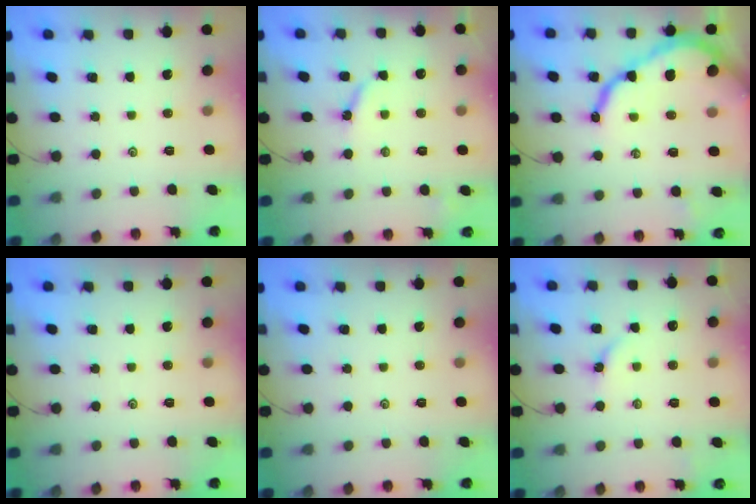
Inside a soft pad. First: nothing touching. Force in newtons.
{"total": 5.5, "press": 5.5, "slide": 0.3}
{"total": 14.1, "press": 14.1, "slide": 1.3}
{"total": 0.0}
{"total": 0.0}
{"total": 2.7, "press": 2.6, "slide": 0.6}